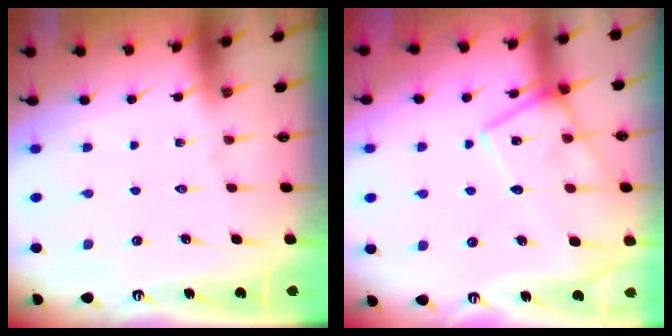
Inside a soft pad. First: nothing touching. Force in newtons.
{"total": 14.9, "press": 14.8, "slide": 1.0}